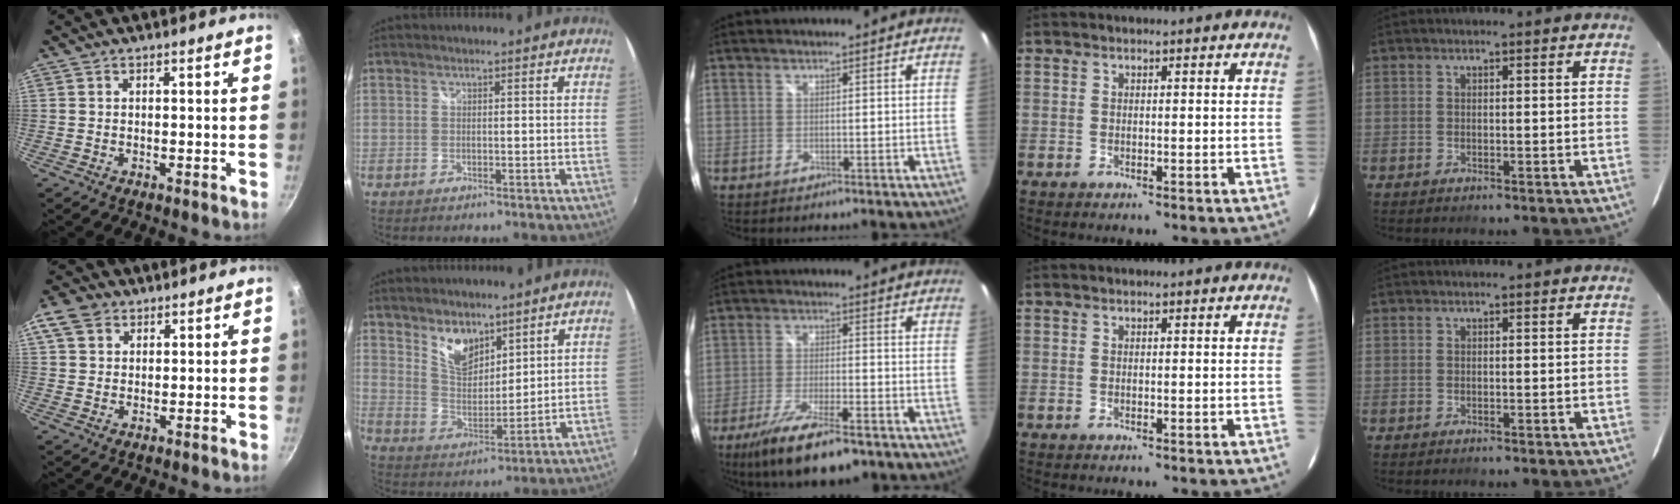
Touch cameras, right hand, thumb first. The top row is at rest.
{"thumb": {"total": 6.3, "force": [2.8, 4.7, 3.1], "torque": [-0.045, 0.001, 0.042]}, "index": {"total": 8.5, "force": [6.0, 4.4, 4.0], "torque": [-0.062, -0.001, 0.118]}, "middle": {"total": 13.6, "force": [-9.3, 3.5, 9.2], "torque": [-0.193, -0.038, -0.160]}}